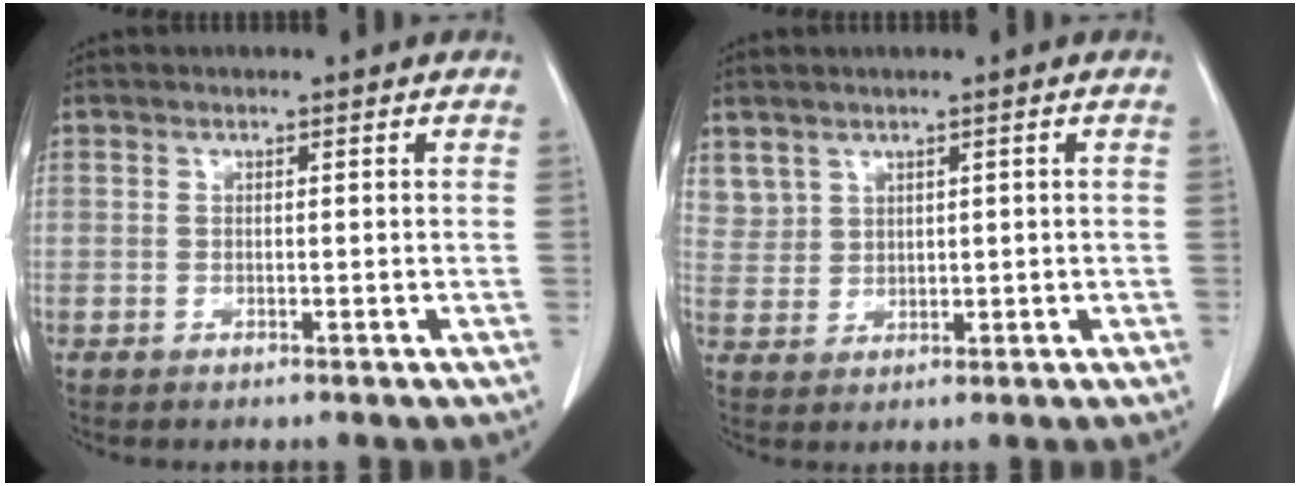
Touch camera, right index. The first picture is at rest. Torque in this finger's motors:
{"motor_torque": [0.00, 0.22, 0.02, 0.05]}